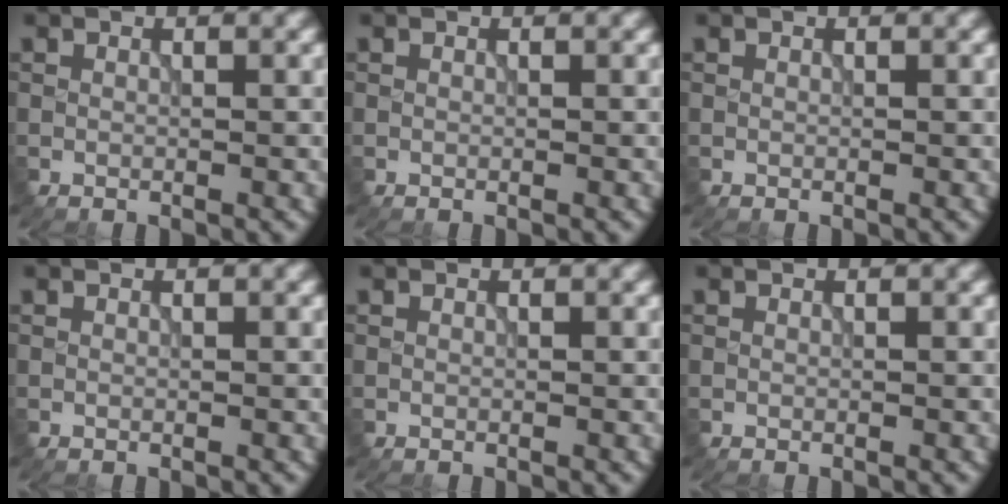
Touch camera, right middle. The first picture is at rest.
{"total": 0.0}
{"total": 0.0}
{"total": 0.0}
{"total": 0.0}
{"total": 0.0}